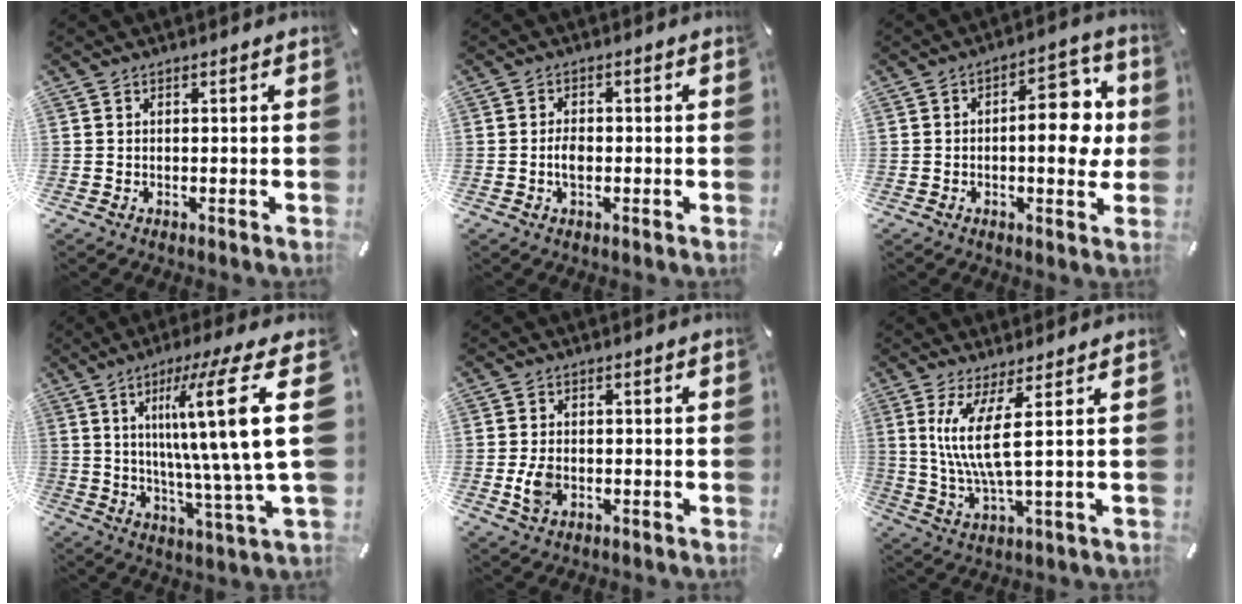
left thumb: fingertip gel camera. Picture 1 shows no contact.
{"total": 3.1, "force": [-0.6, 1.7, 2.5], "torque": [-0.055, -0.001, -0.011]}
{"total": 13.3, "force": [0.7, 6.7, 11.4], "torque": [-0.130, -0.007, 0.005]}
{"total": 25.4, "force": [6.9, 3.3, 24.2], "torque": [-0.366, -0.053, 0.100]}
{"total": 4.6, "force": [-1.0, 3.2, 3.2], "torque": [-0.081, -0.004, -0.023]}
{"total": 10.2, "force": [2.6, 1.4, 9.7], "torque": [-0.214, -0.017, 0.043]}